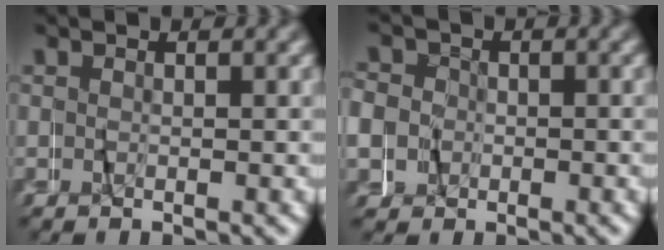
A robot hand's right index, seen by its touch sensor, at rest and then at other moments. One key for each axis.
{"total": 5.4, "fx": 0.1, "fy": 5.3, "fz": 1.3, "tx": -0.037, "ty": 0.003, "tz": -0.008}